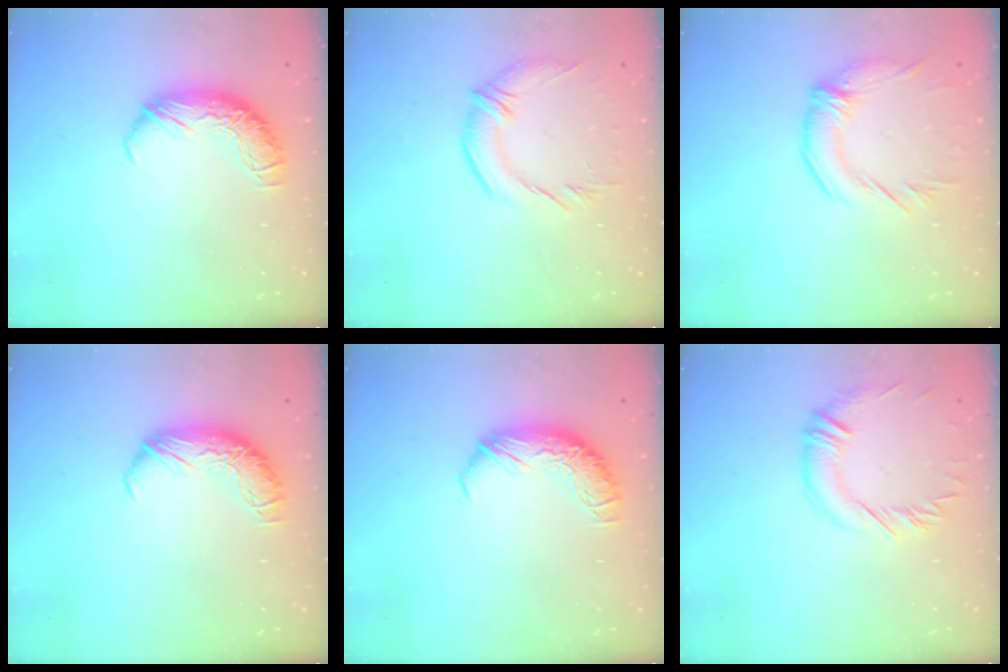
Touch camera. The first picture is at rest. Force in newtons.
{"total": 2.7, "press": 1.0, "slide": 2.5}
{"total": 2.8, "press": 1.9, "slide": 2.2}
{"total": 0.0}
{"total": 0.0}
{"total": 1.3, "press": 1.1, "slide": 0.7}